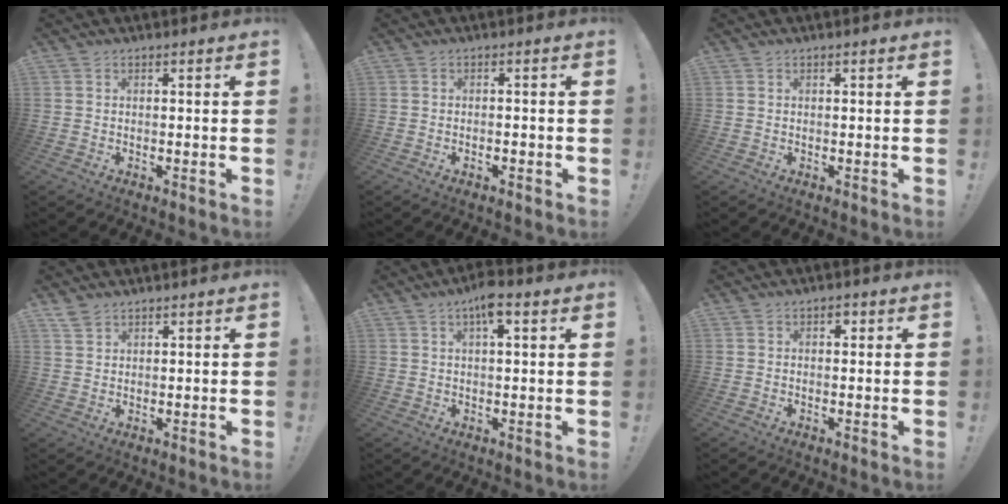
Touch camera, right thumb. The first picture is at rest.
{"total": 1.1, "force": [-0.7, 0.0, 0.7], "torque": [-0.012, -0.001, -0.014]}
{"total": 0.0}
{"total": 2.6, "force": [2.2, 1.1, 1.0], "torque": [-0.022, -0.011, 0.042]}
{"total": 5.5, "force": [2.8, 1.4, 4.5], "torque": [-0.069, -0.007, 0.042]}
{"total": 1.5, "force": [0.6, 1.1, 0.8], "torque": [-0.001, 0.002, 0.006]}